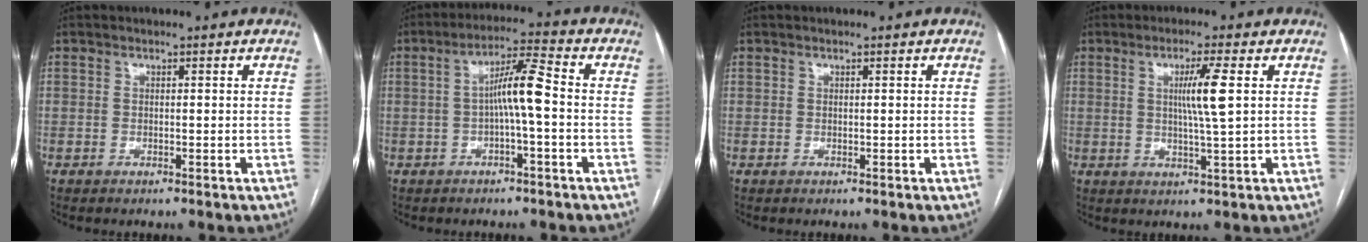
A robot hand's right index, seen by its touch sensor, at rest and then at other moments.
{"total": 6.6, "force": [-0.5, 0.3, 6.5], "torque": [-0.116, 0.019, -0.010]}
{"total": 0.0}
{"total": 5.6, "force": [1.3, -0.7, 5.4], "torque": [-0.098, -0.005, 0.023]}